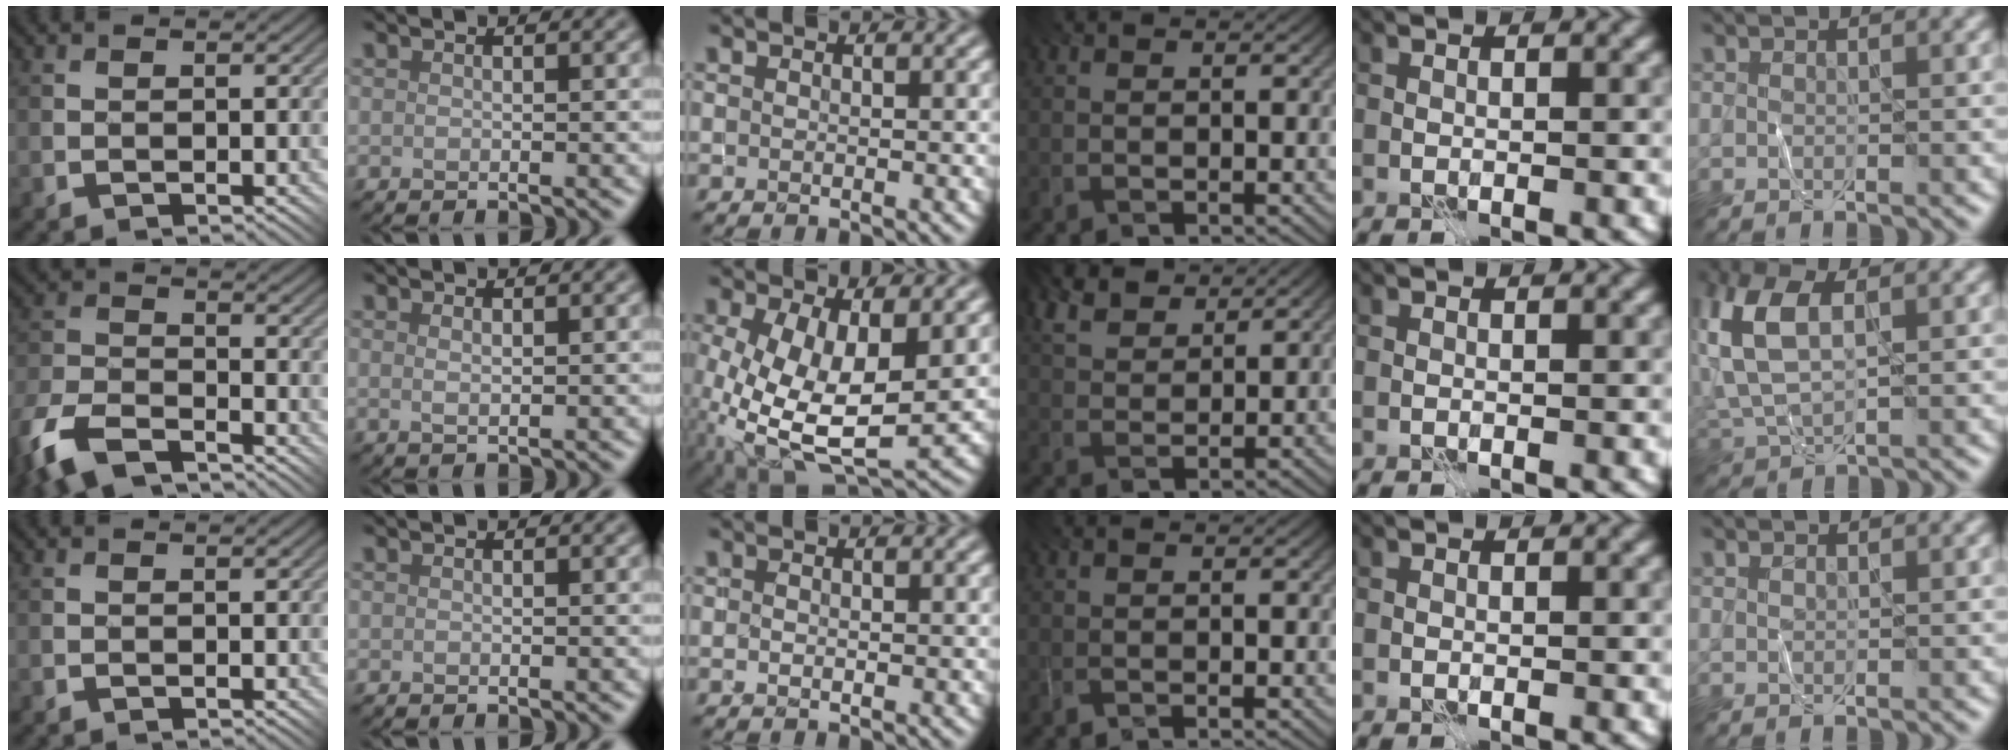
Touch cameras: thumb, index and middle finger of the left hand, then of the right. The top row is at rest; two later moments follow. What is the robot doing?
{"motion": "fold", "object": "shorts"}